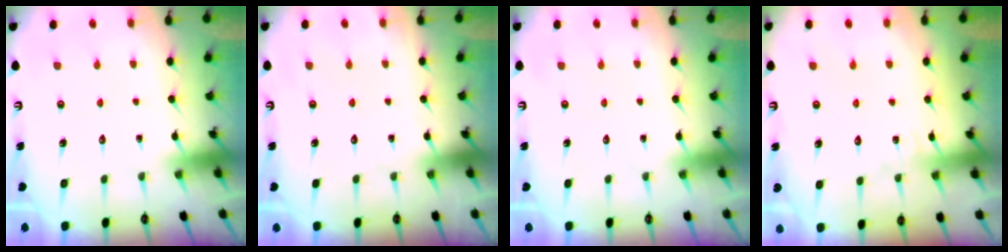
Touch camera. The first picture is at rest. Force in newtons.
{"total": 0.0}
{"total": 0.0}
{"total": 5.4, "press": 5.4, "slide": 0.5}